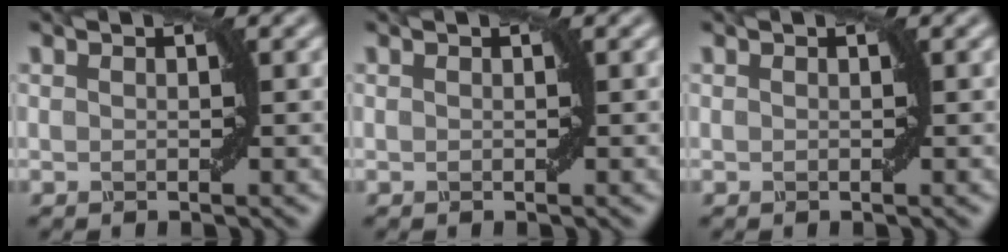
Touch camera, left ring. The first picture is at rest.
{"total": 0.0}
{"total": 0.0}